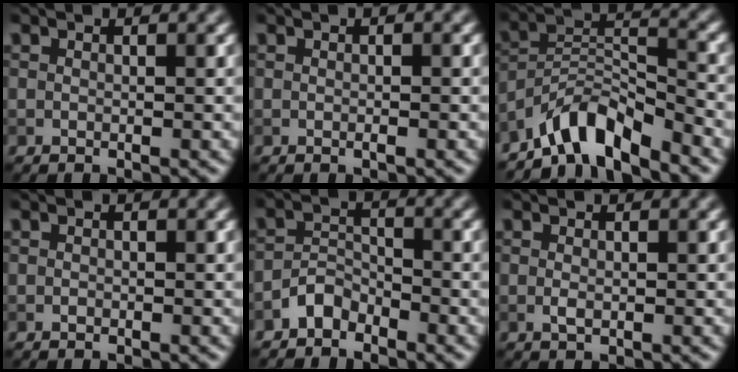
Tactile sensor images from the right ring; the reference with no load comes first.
{"total": 0.7, "force": [-0.2, 0.1, 0.7], "torque": [-0.013, 0.000, -0.004]}
{"total": 6.3, "force": [-5.4, 1.4, 2.9], "torque": [-0.044, 0.008, -0.105]}
{"total": 0.0}
{"total": 2.1, "force": [-1.8, 1.0, 0.6], "torque": [-0.009, 0.013, -0.037]}
{"total": 0.8, "force": [0.0, 0.3, 0.7], "torque": [-0.017, -0.003, 0.000]}